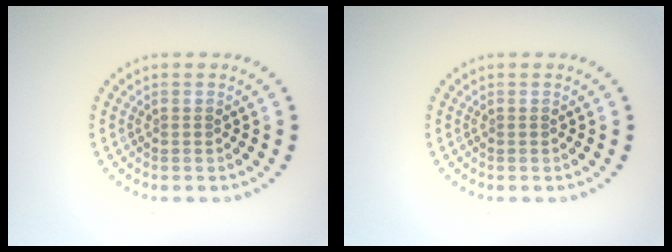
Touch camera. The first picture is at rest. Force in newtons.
{"total": 0.0}